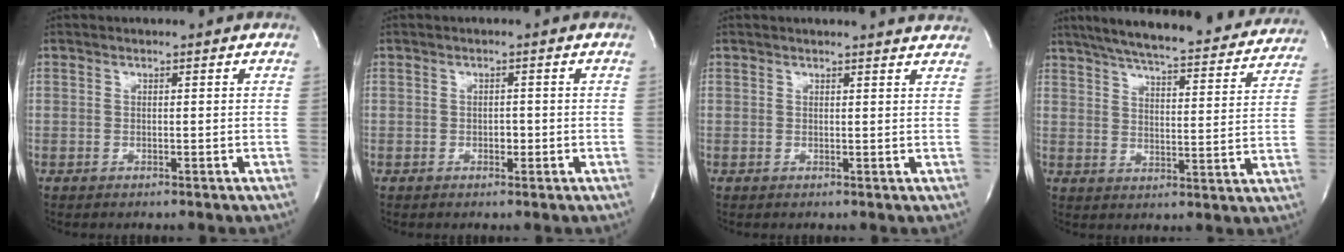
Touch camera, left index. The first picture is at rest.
{"total": 1.2, "force": [-0.4, 0.7, 0.8], "torque": [-0.011, 0.002, -0.008]}
{"total": 6.1, "force": [6.0, 0.0, 1.4], "torque": [-0.015, -0.004, 0.048]}
{"total": 28.4, "force": [25.2, 4.5, 12.3], "torque": [-0.198, -0.029, 0.313]}